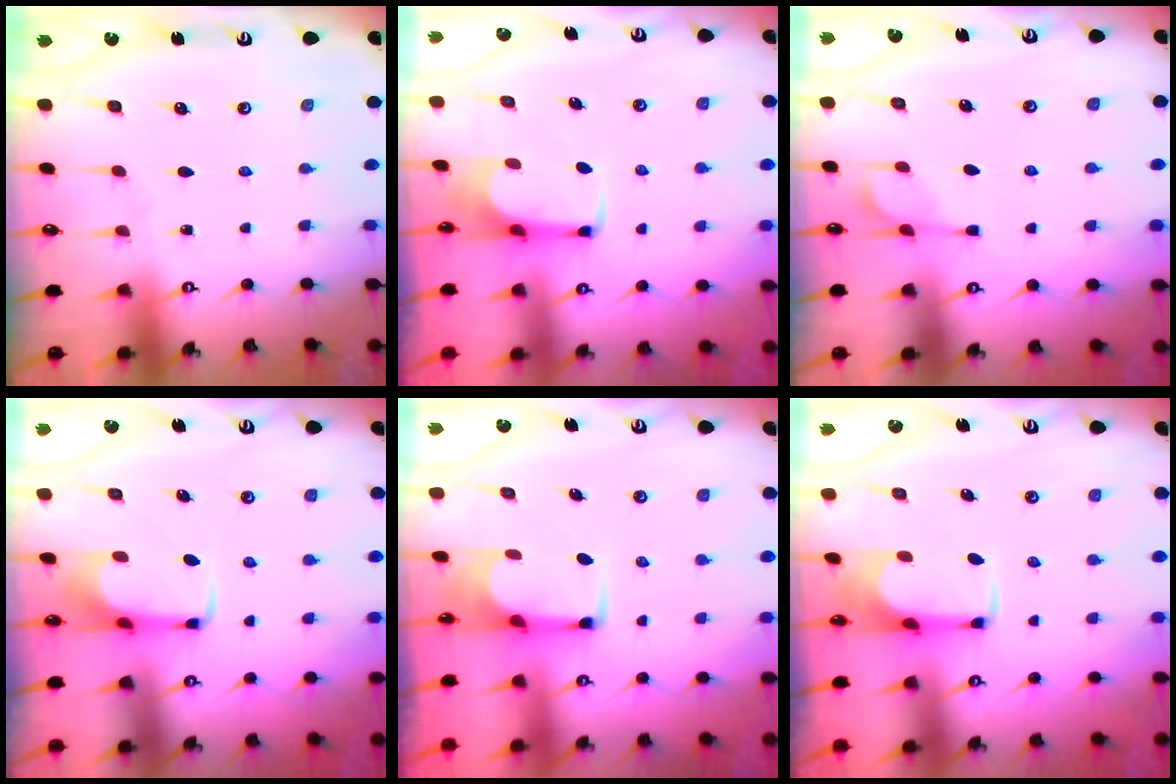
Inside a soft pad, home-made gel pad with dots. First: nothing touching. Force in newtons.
{"total": 3.5, "press": 3.5, "slide": 0.2}
{"total": 1.9, "press": 1.6, "slide": 1.1}
{"total": 1.6, "press": 1.5, "slide": 0.5}
{"total": 1.8, "press": 1.7, "slide": 0.4}
{"total": 1.3, "press": 1.2, "slide": 0.5}